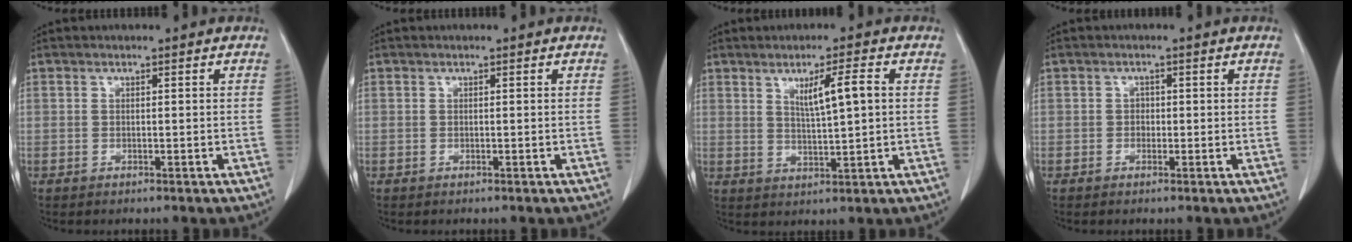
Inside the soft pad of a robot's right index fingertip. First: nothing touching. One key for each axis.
{"total": 0.0}
{"total": 5.7, "fx": 1.7, "fy": 0.4, "fz": 5.5, "tx": -0.092, "ty": -0.003, "tz": 0.031}
{"total": 1.1, "fx": -0.1, "fy": 1.0, "fz": 0.4, "tx": -0.001, "ty": 0.004, "tz": -0.004}